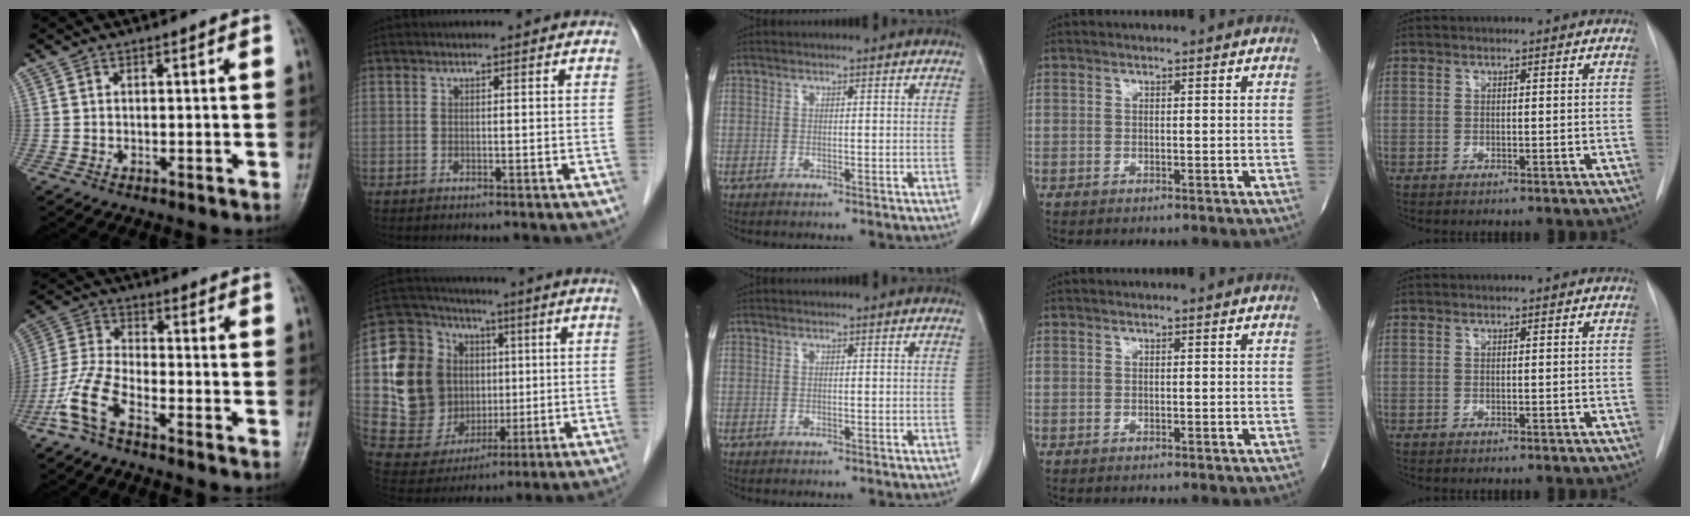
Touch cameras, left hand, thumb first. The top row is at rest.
{"thumb": {"total": 8.2, "force": [-5.4, 2.7, 5.5], "torque": [-0.129, 0.024, -0.124]}, "index": {"total": 16.7, "force": [1.3, 14.0, 9.0], "torque": [-0.183, 0.045, 0.050]}}